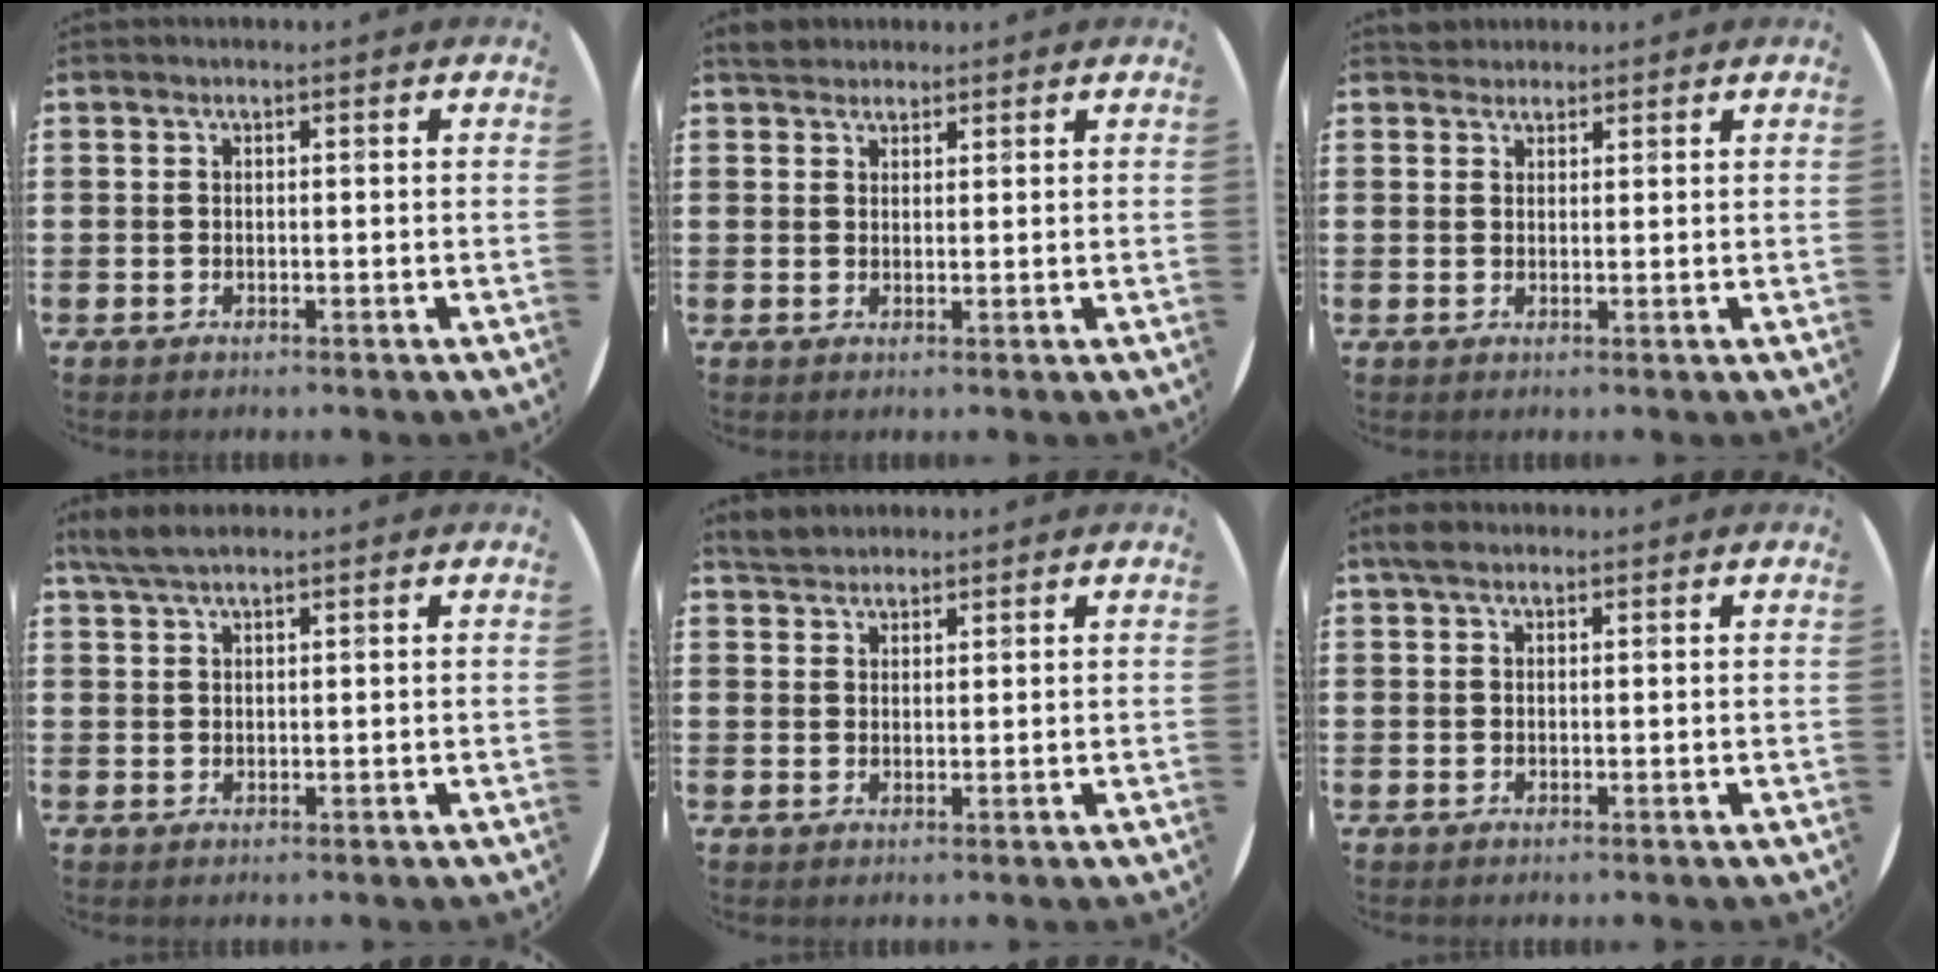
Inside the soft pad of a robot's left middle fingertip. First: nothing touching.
{"total": 2.3, "force": [2.1, 0.9, 0.1], "torque": [0.002, 0.004, 0.039]}
{"total": 1.7, "force": [1.6, 0.6, -0.1], "torque": [0.007, 0.001, 0.030]}
{"total": 3.0, "force": [2.4, 0.6, 1.7], "torque": [-0.037, 0.006, 0.044]}
{"total": 2.6, "force": [2.5, 0.8, 0.1], "torque": [0.000, 0.001, 0.048]}
{"total": 1.5, "force": [1.1, 0.7, 0.7], "torque": [-0.007, 0.003, 0.018]}